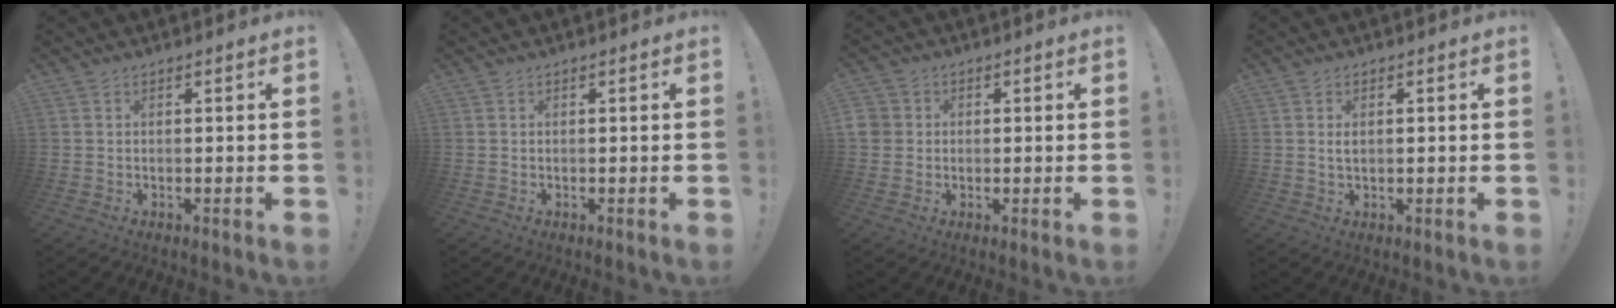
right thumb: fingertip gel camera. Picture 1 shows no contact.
{"total": 0.0}
{"total": 3.8, "force": [0.4, 3.7, 0.9], "torque": [-0.023, 0.005, 0.007]}
{"total": 1.7, "force": [0.6, 0.7, 1.4], "torque": [-0.022, 0.000, 0.009]}